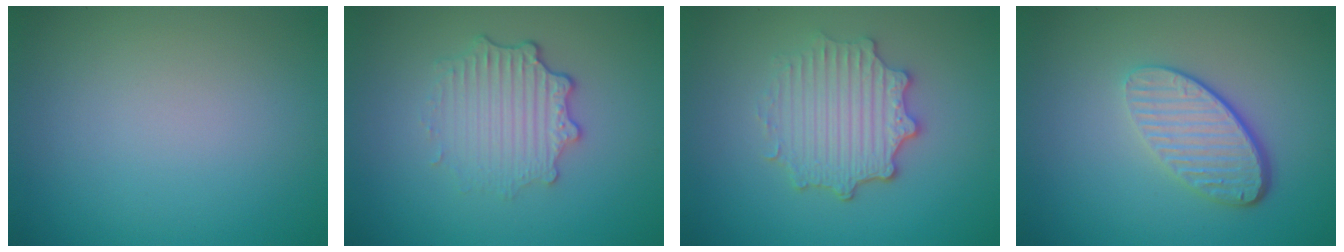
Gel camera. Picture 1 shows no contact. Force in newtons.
{"total": 3.6, "press": 2.8, "slide": 2.3}
{"total": 4.4, "press": 3.6, "slide": 2.4}
{"total": 4.5, "press": 3.2, "slide": 3.2}